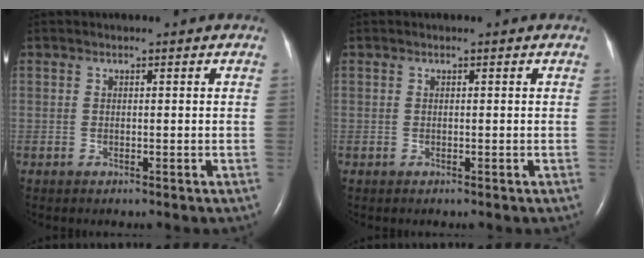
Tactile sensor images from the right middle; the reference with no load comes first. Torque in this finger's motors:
{"motor_torque": [0.09, -0.27, 0.00, 0.00]}